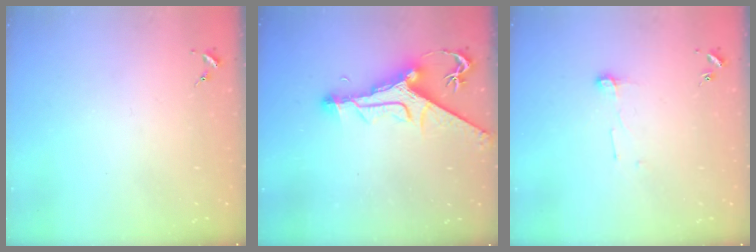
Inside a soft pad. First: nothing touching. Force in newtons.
{"total": 12.8, "press": 12.7, "slide": 1.7}
{"total": 5.2, "press": 5.2, "slide": 0.5}